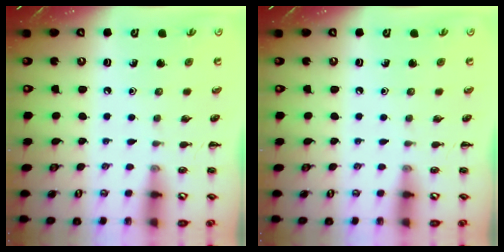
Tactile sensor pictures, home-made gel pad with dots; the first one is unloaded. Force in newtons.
{"total": 0.0}